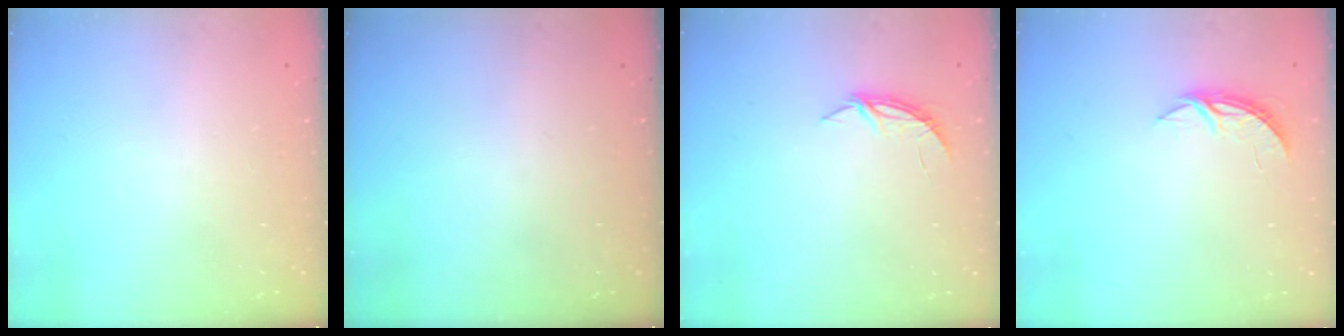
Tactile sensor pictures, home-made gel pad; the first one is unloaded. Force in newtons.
{"total": 0.0}
{"total": 4.4, "press": 4.3, "slide": 0.4}
{"total": 3.7, "press": 3.7, "slide": 0.3}